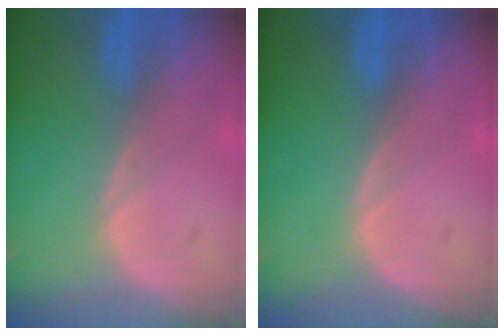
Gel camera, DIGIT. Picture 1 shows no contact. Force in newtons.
{"total": 0.0}